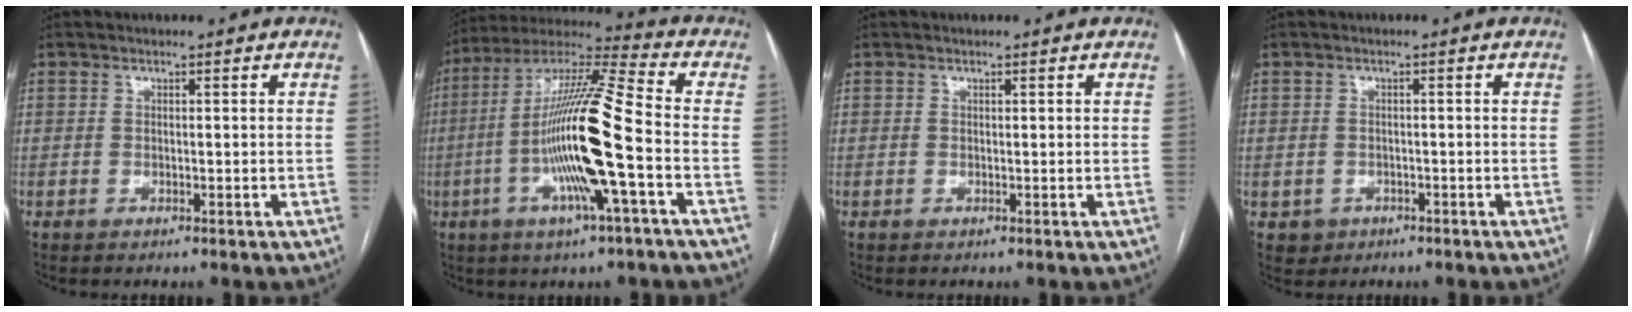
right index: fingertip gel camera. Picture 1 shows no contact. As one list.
[{"total": 18.1, "force": [-3.9, 0.3, 17.6], "torque": [-0.343, -0.003, -0.081]}, {"total": 0.0}, {"total": 2.5, "force": [-1.1, 2.2, 0.2], "torque": [0.002, 0.008, -0.011]}]